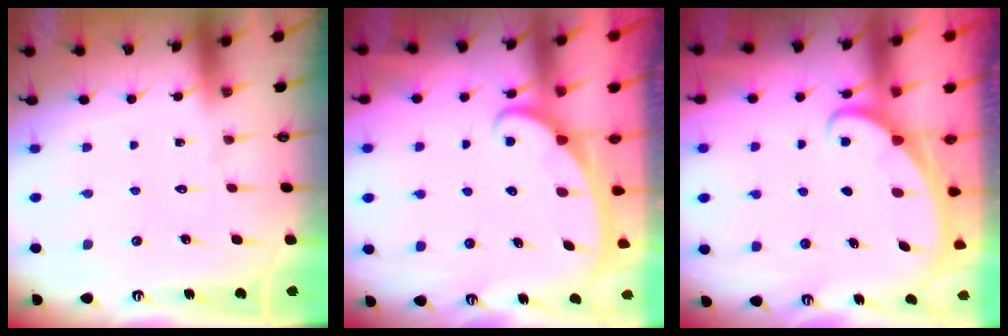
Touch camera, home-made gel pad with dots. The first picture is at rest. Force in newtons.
{"total": 2.5, "press": 2.4, "slide": 0.4}
{"total": 2.2, "press": 2.2, "slide": 0.3}